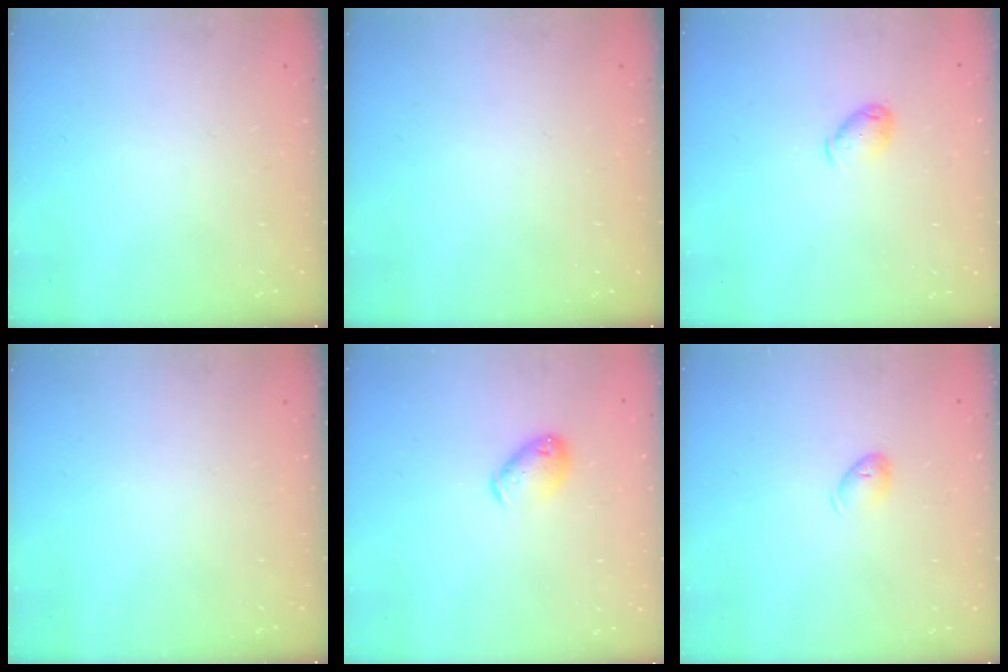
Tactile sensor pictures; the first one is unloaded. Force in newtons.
{"total": 0.0}
{"total": 5.6, "press": 5.5, "slide": 1.2}
{"total": 0.0}
{"total": 6.7, "press": 6.7, "slide": 0.8}
{"total": 5.7, "press": 5.6, "slide": 1.1}